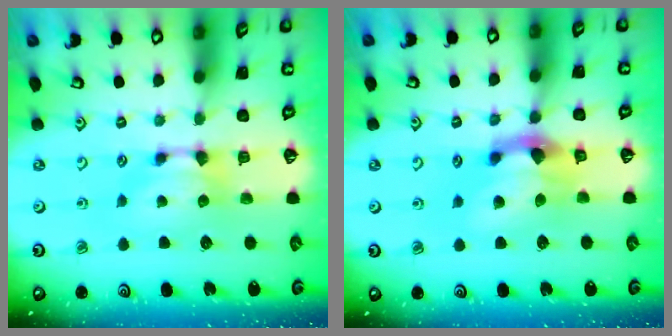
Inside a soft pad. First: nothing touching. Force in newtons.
{"total": 3.8, "press": 3.2, "slide": 2.0}